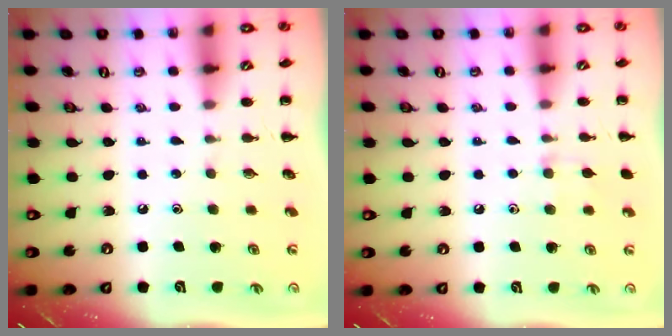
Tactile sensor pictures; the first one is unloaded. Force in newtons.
{"total": 6.1, "press": 5.6, "slide": 2.4}